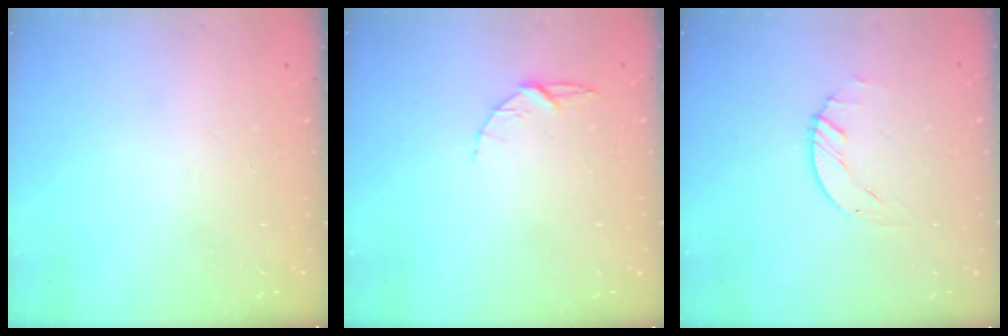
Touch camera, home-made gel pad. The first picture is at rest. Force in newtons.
{"total": 5.1, "press": 5.1, "slide": 0.4}
{"total": 0.8, "press": 0.8, "slide": 0.2}